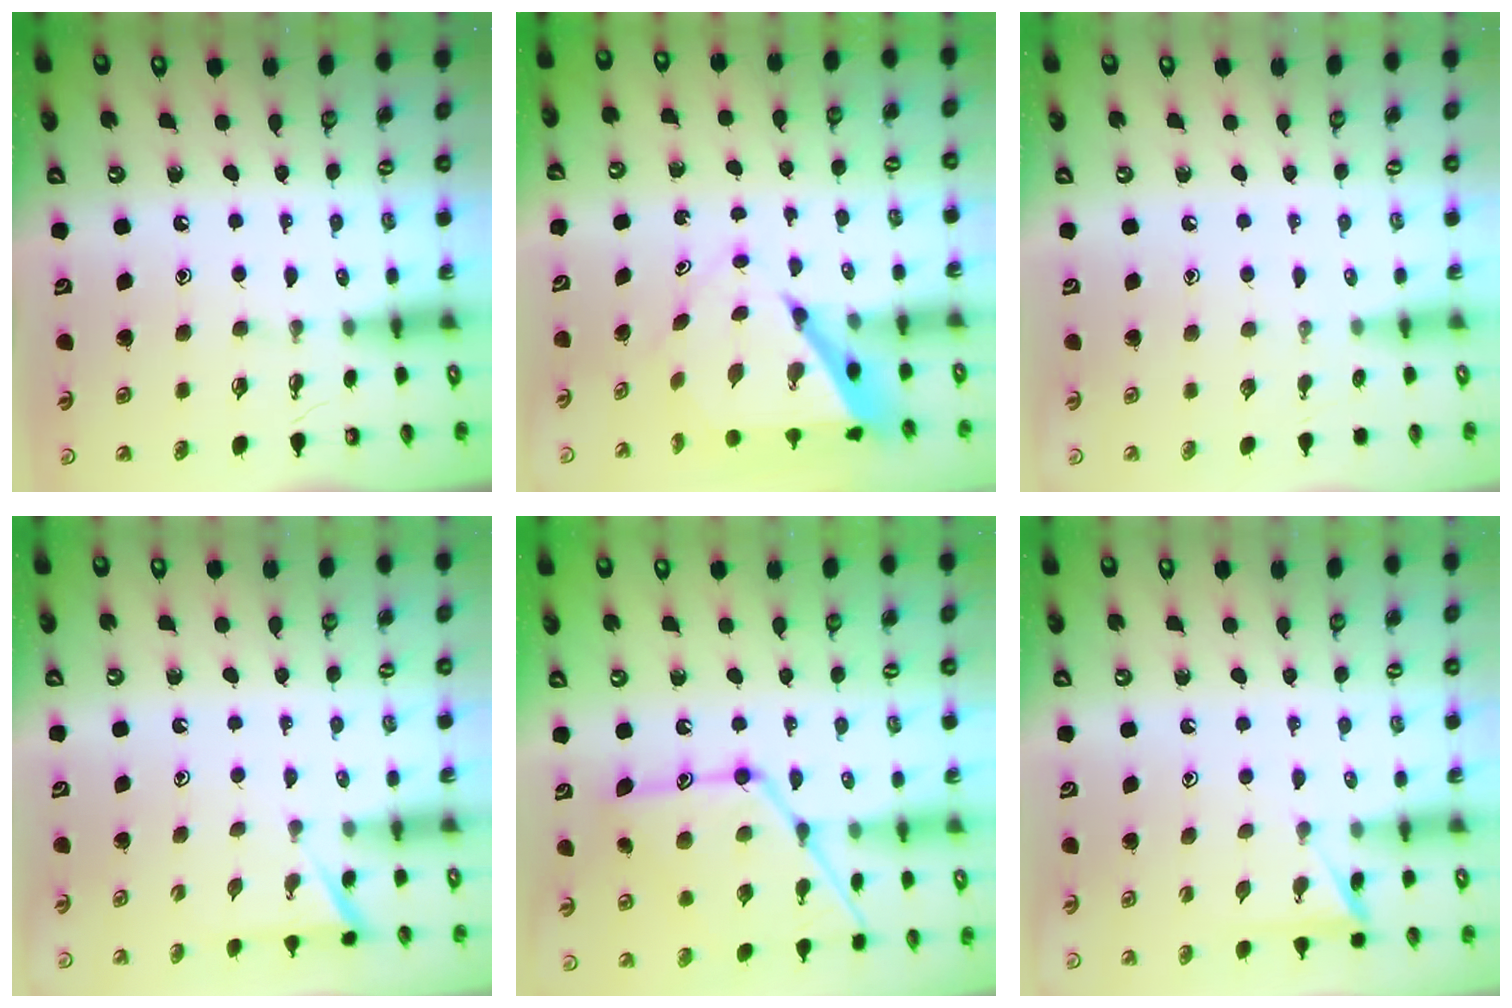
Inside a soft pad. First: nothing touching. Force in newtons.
{"total": 7.4, "press": 7.4, "slide": 0.5}
{"total": 0.0}
{"total": 3.3, "press": 3.3, "slide": 0.4}
{"total": 16.0, "press": 16.0, "slide": 1.1}
{"total": 4.0, "press": 4.0, "slide": 0.5}